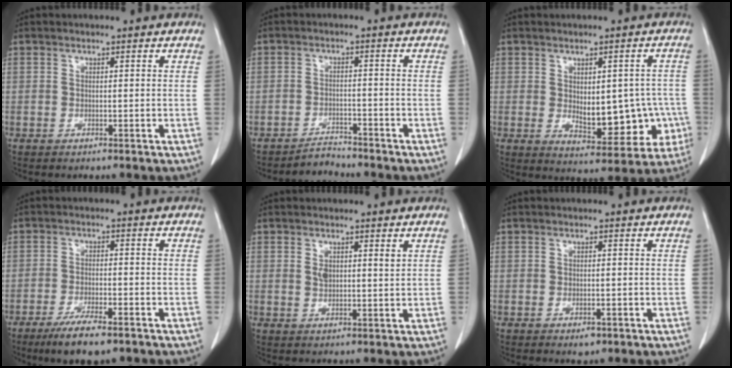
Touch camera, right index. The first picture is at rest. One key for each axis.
{"total": 2.7, "fx": -2.6, "fy": 0.4, "fz": -0.5, "tx": 0.012, "ty": -0.008, "tz": -0.043}
{"total": 11.0, "fx": -1.5, "fy": 5.7, "fz": 9.3, "tx": -0.113, "ty": 0.017, "tz": 0.002}
{"total": 7.8, "fx": -5.4, "fy": 1.5, "fz": 5.4, "tx": -0.092, "ty": -0.014, "tz": -0.086}
{"total": 2.7, "fx": 1.2, "fy": 1.0, "fz": 2.2, "tx": -0.041, "ty": 0.001, "tz": 0.025}
{"total": 1.5, "fx": -0.8, "fy": 0.8, "fz": 1.1, "tx": -0.015, "ty": 0.001, "tz": -0.002}